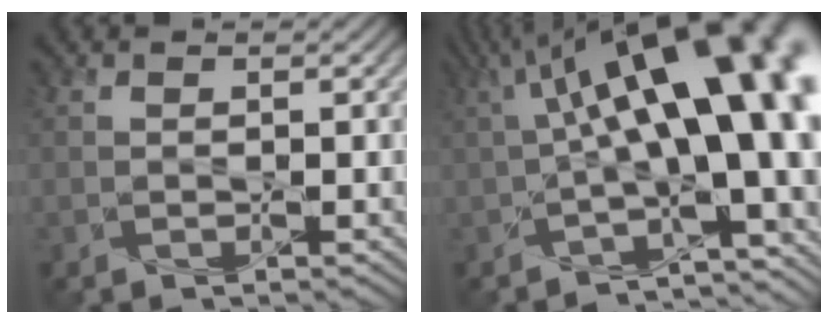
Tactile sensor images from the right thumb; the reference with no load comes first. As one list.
[{"total": 16.5, "force": [1.5, 6.1, 15.2], "torque": [-0.210, 0.019, 0.027]}]